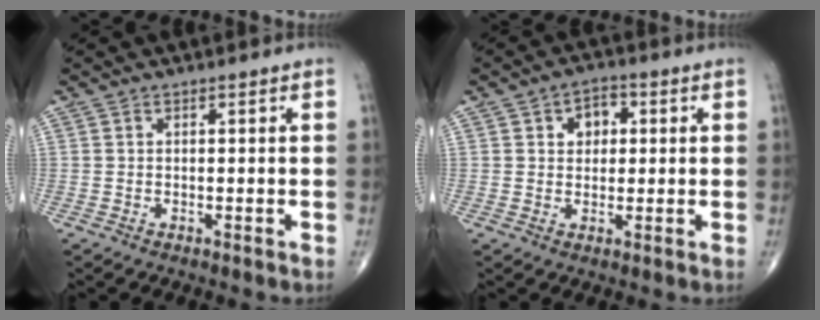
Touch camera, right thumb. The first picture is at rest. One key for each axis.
{"total": 5.0, "fx": 1.3, "fy": 3.7, "fz": 3.2, "tx": -0.022, "ty": 0.004, "tz": 0.016}